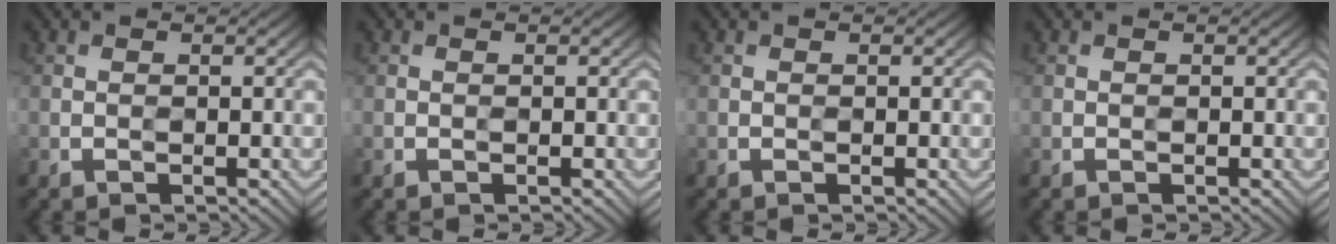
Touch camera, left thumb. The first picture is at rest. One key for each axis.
{"total": 0.0}
{"total": 0.0}
{"total": 0.0}